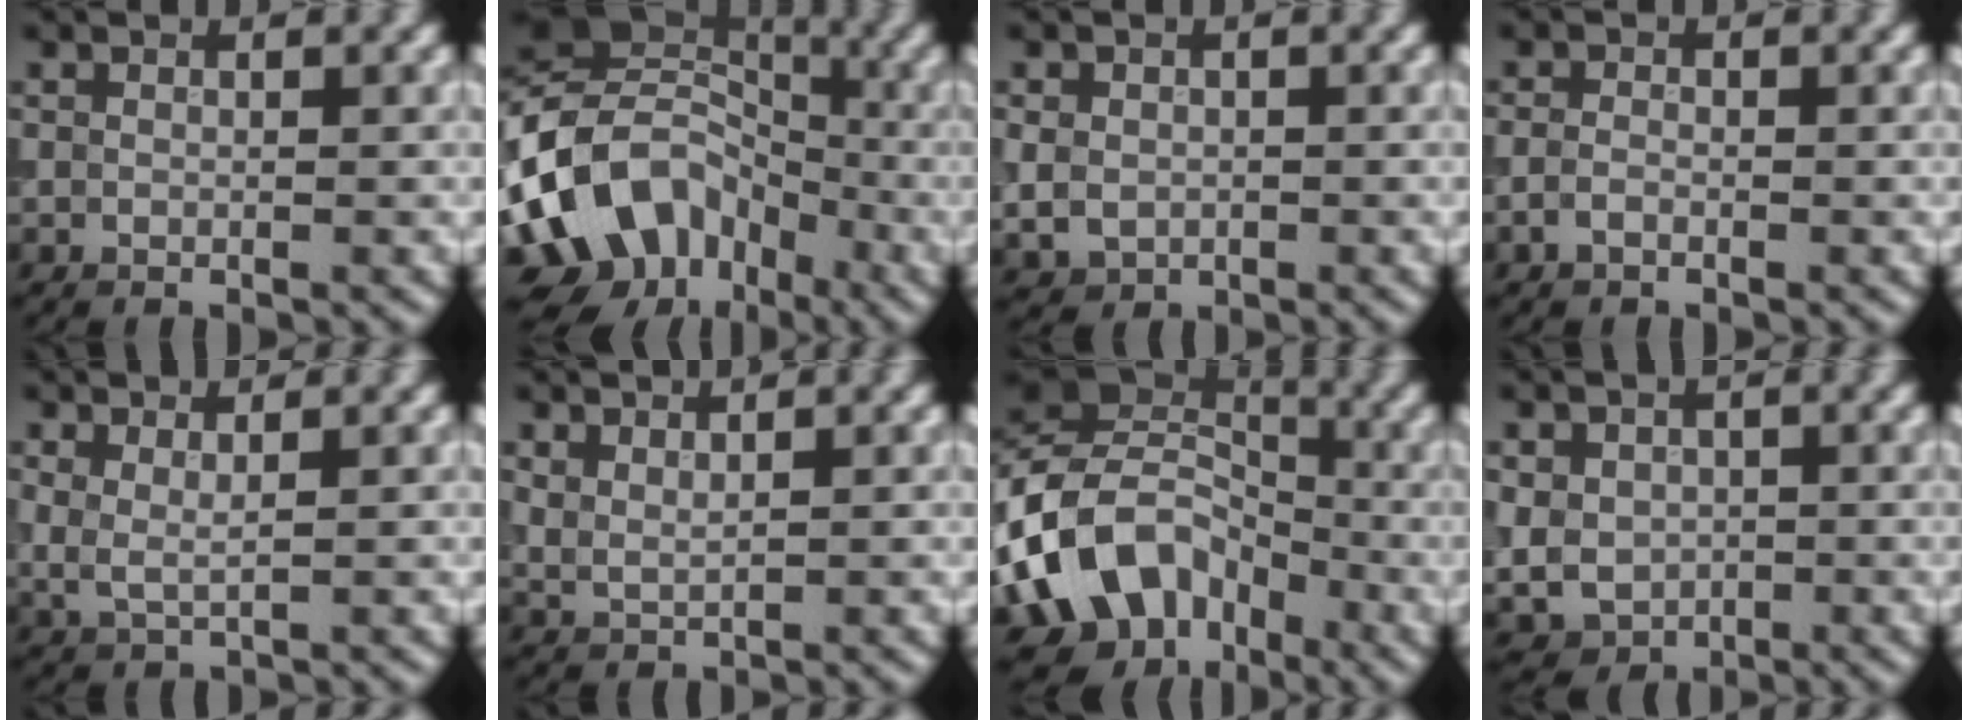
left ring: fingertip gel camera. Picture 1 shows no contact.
{"total": 14.3, "force": [-5.8, 10.8, 7.3], "torque": [-0.148, 0.014, -0.115]}
{"total": 2.3, "force": [-0.2, 2.0, 1.1], "torque": [-0.022, -0.004, -0.004]}
{"total": 1.1, "force": [-0.6, 0.6, 0.7], "torque": [-0.014, 0.002, -0.016]}
{"total": 1.4, "force": [0.8, 0.4, 1.0], "torque": [-0.025, -0.009, 0.018]}
{"total": 1.3, "force": [1.0, 0.4, 0.6], "torque": [-0.018, -0.004, 0.026]}
{"total": 12.9, "force": [-5.2, 9.6, 6.9], "torque": [-0.140, -0.004, -0.109]}
{"total": 4.4, "force": [-0.3, 3.8, 2.2], "torque": [-0.044, -0.004, -0.005]}